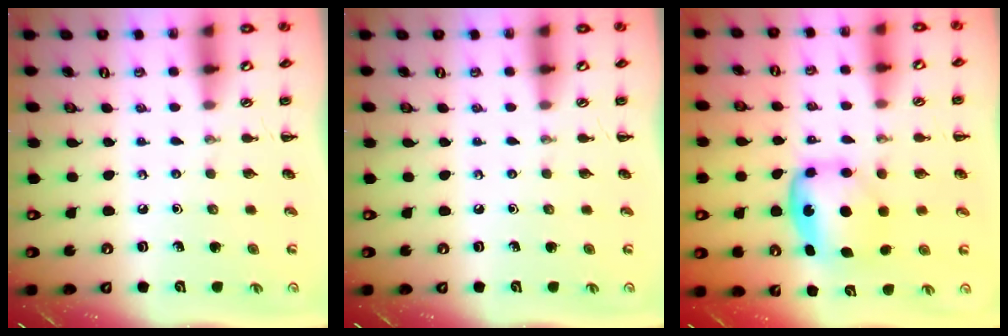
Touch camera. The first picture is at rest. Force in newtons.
{"total": 0.0}
{"total": 6.4, "press": 6.1, "slide": 1.8}